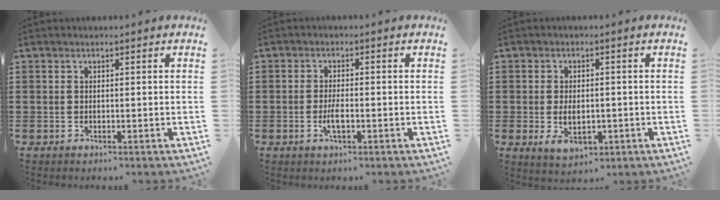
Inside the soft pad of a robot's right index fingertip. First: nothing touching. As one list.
[{"total": 3.0, "force": [-0.9, 0.8, 2.8], "torque": [-0.055, -0.003, -0.017]}, {"total": 4.3, "force": [-0.8, 2.5, 3.4], "torque": [-0.068, -0.005, -0.019]}]